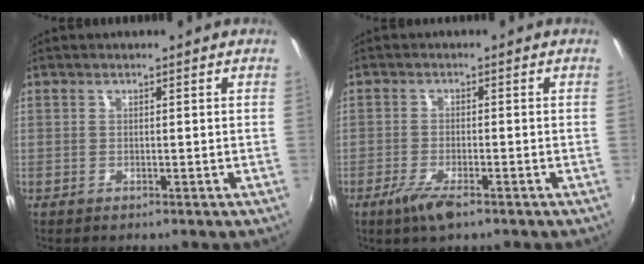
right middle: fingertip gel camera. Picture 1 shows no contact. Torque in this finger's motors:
{"motor_torque": [0.83, -0.93, 0.34, 0.11]}